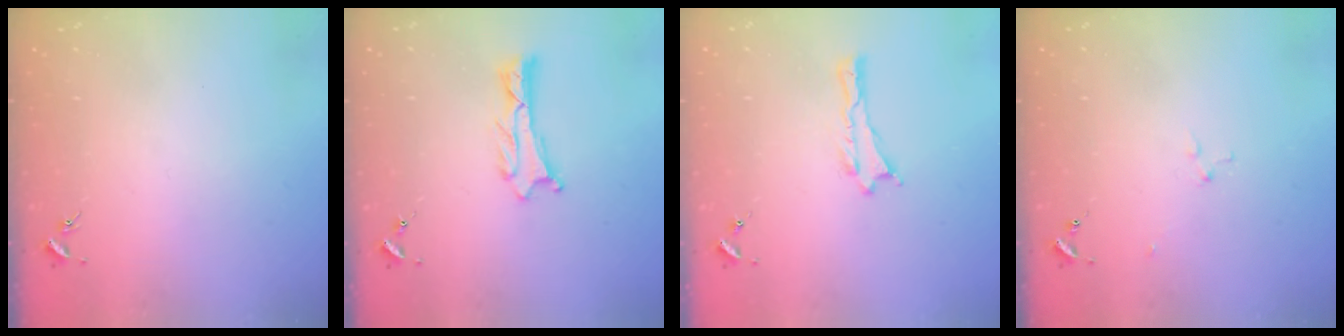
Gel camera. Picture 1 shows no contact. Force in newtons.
{"total": 1.2, "press": 1.2, "slide": 0.0}
{"total": 0.0}
{"total": 2.9, "press": 2.9, "slide": 0.3}